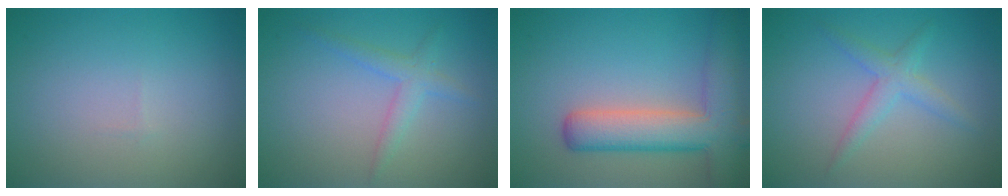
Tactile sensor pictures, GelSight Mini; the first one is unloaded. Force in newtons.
{"total": 2.0, "press": 2.0, "slide": 0.0}
{"total": 7.1, "press": 7.1, "slide": 0.4}
{"total": 2.2, "press": 2.2, "slide": 0.1}